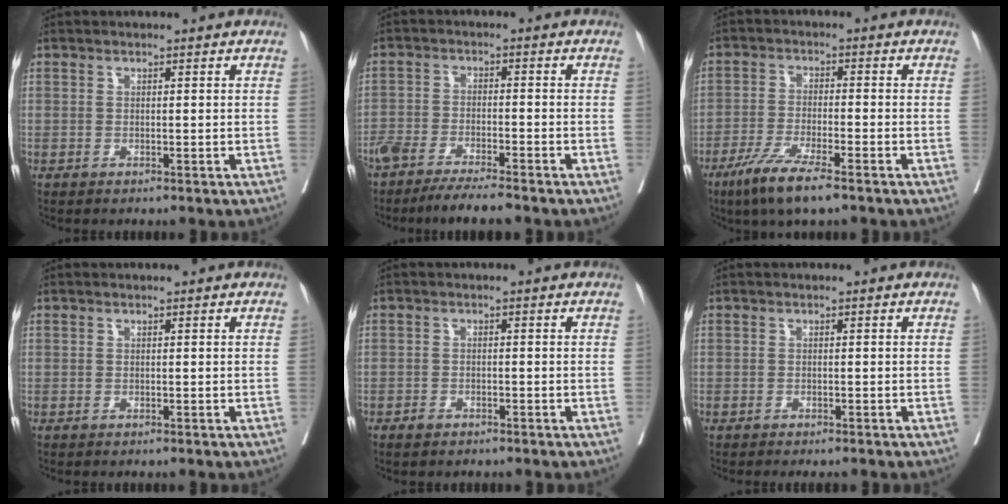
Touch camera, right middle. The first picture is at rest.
{"total": 8.8, "force": [-7.5, 0.8, 4.6], "torque": [-0.073, -0.016, -0.123]}
{"total": 8.3, "force": [-5.6, 0.7, 6.0], "torque": [-0.118, -0.020, -0.104]}
{"total": 0.0}
{"total": 1.4, "force": [-1.1, 0.7, 0.6], "torque": [-0.012, 0.001, -0.017]}
{"total": 2.1, "force": [-1.8, 0.5, 0.9], "torque": [-0.012, -0.005, -0.023]}